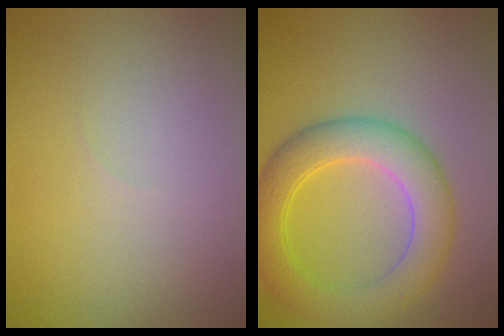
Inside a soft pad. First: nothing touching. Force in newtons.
{"total": 6.0, "press": 6.0, "slide": 0.1}